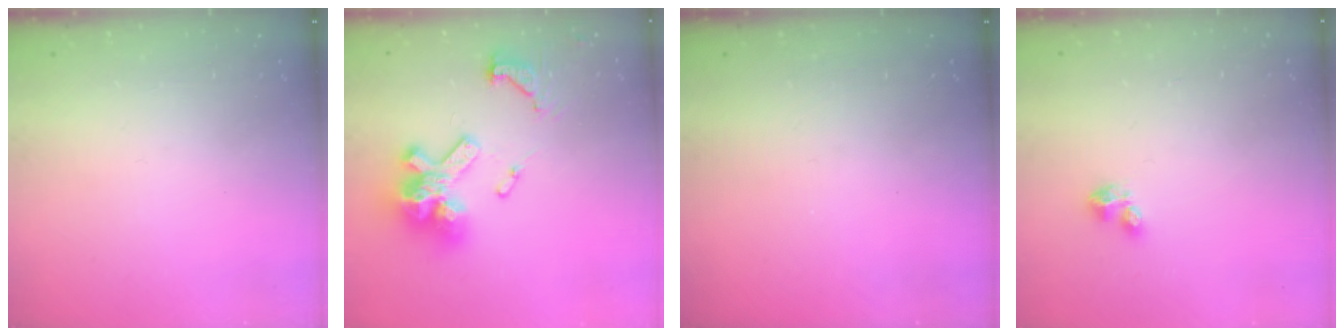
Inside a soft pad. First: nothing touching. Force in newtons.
{"total": 18.5, "press": 18.3, "slide": 2.4}
{"total": 0.0}
{"total": 3.1, "press": 3.0, "slide": 0.5}